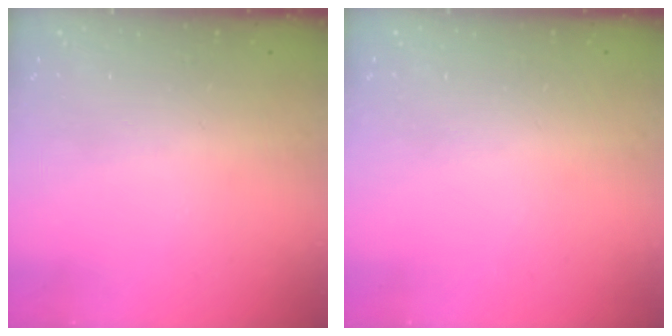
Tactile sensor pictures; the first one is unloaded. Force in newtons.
{"total": 0.0}